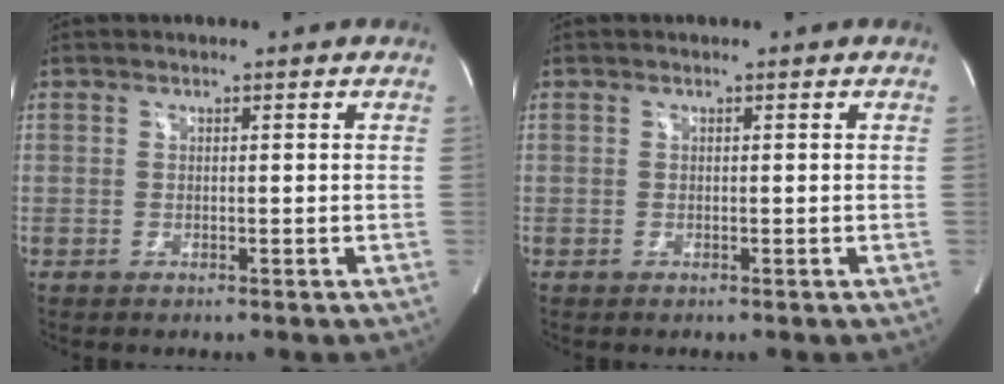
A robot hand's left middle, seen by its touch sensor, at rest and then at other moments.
{"total": 0.0}